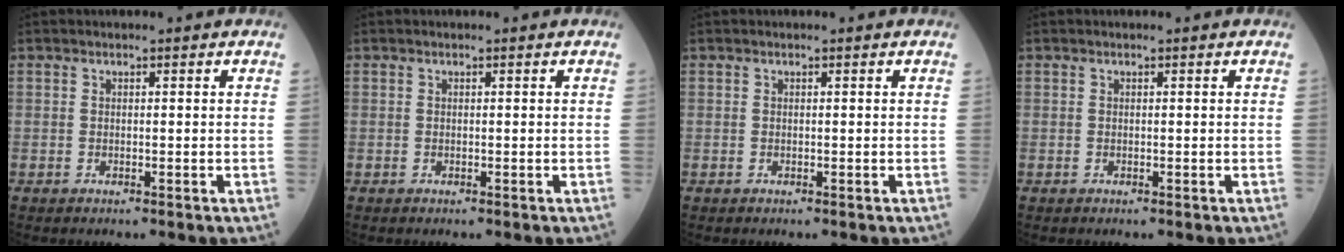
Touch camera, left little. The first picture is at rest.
{"total": 0.0}
{"total": 0.0}
{"total": 0.0}